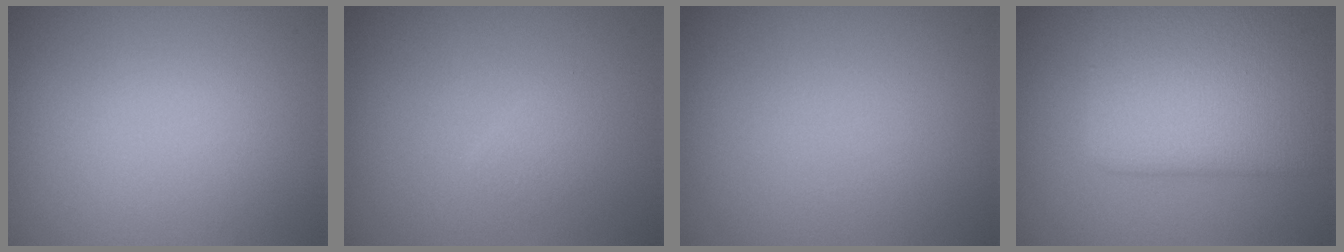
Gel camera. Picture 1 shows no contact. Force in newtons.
{"total": 0.9, "press": 0.9, "slide": 0.1}
{"total": 0.0}
{"total": 9.5, "press": 9.5, "slide": 0.3}